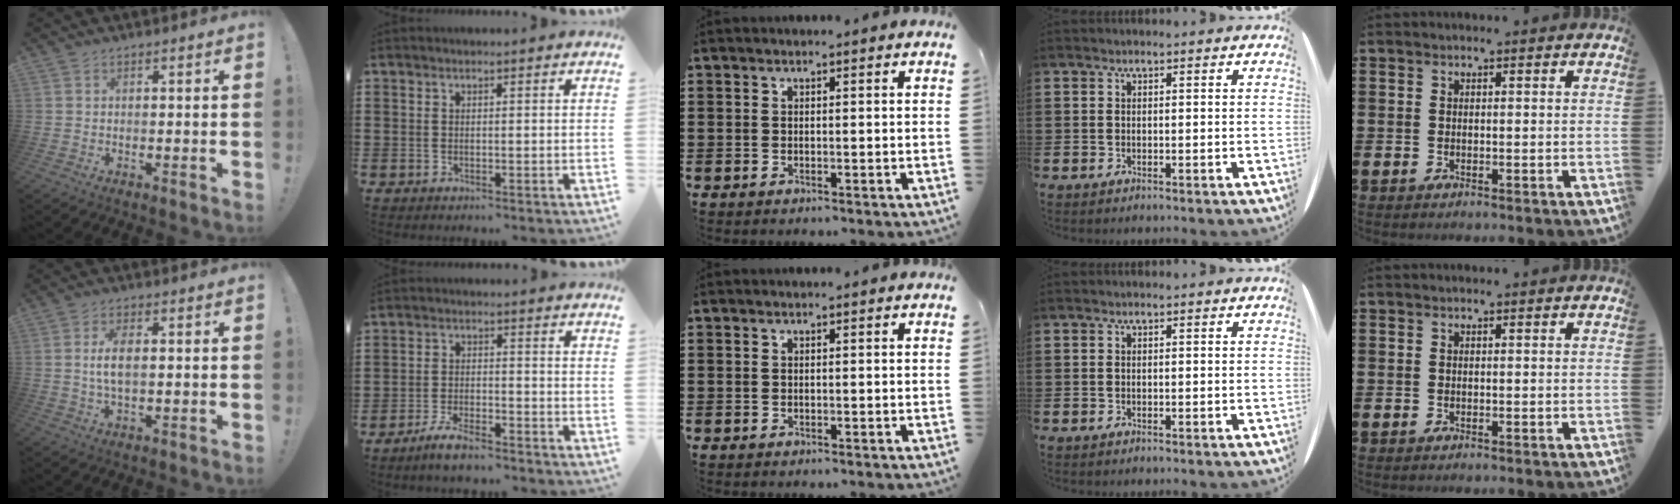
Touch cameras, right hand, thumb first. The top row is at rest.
{"thumb": {"total": 6.2, "force": [0.2, 2.7, 5.6], "torque": [-0.105, -0.002, 0.000]}, "index": {"total": 4.0, "force": [-3.6, 0.5, 1.6], "torque": [-0.035, 0.006, -0.072]}}